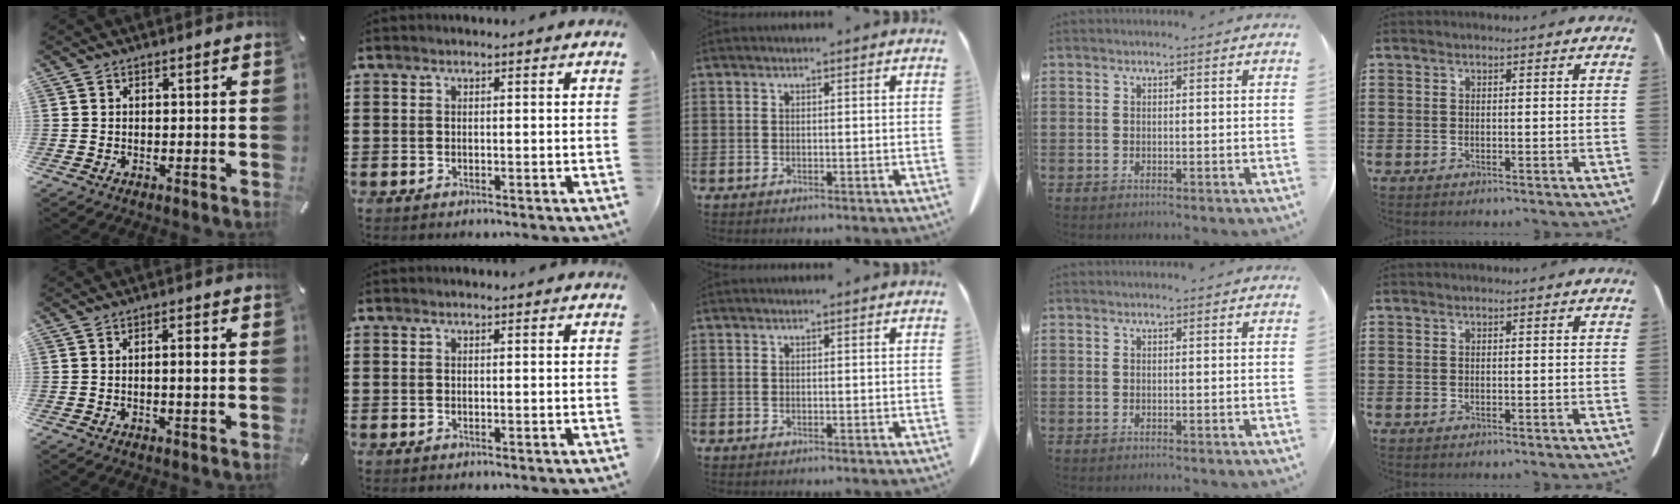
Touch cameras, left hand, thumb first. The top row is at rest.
{"thumb": {"total": 2.7, "force": [0.1, 0.6, 2.7], "torque": [-0.051, 0.001, -0.001]}}